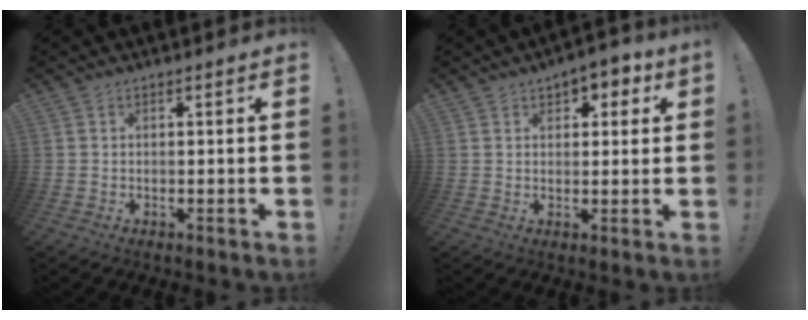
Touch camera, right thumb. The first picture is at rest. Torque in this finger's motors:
{"motor_torque": [0.06, 0.14, 0.20, 0.06, 0.10]}